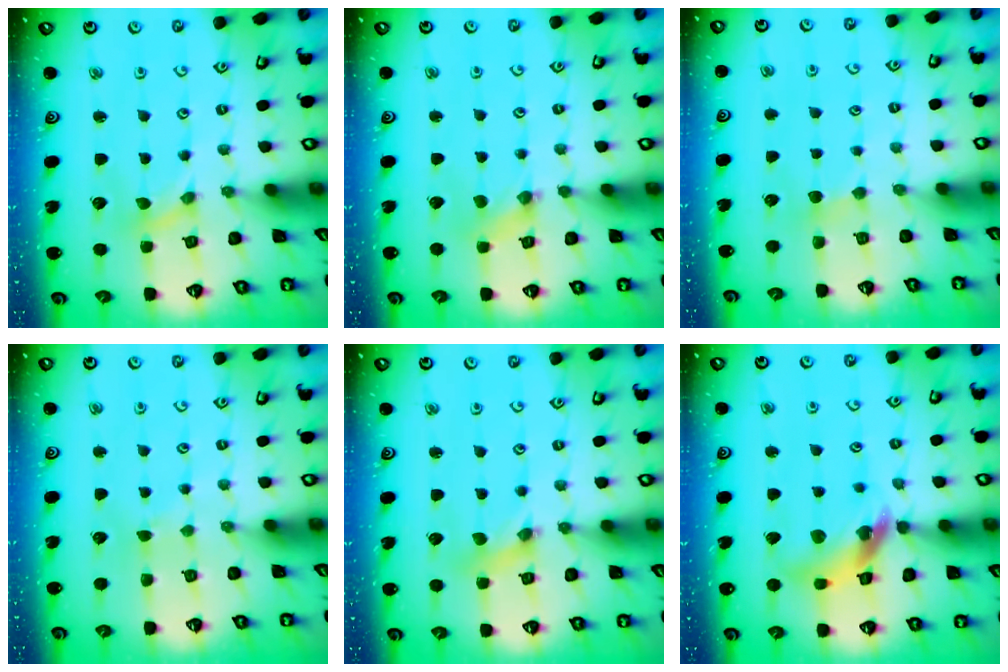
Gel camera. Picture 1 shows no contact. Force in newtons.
{"total": 0.0}
{"total": 2.9, "press": 2.9, "slide": 0.4}
{"total": 1.7, "press": 1.7, "slide": 0.2}
{"total": 1.2, "press": 1.2, "slide": 0.3}
{"total": 13.1, "press": 13.0, "slide": 1.7}